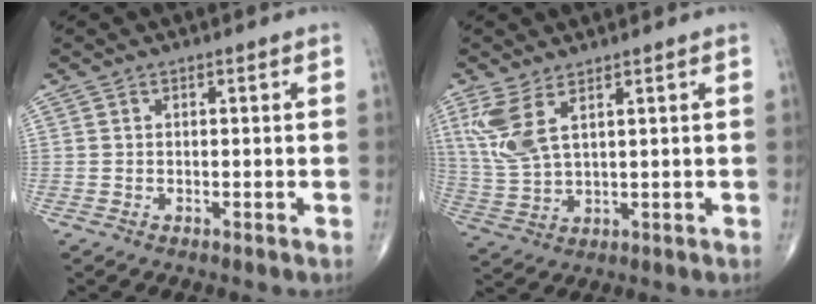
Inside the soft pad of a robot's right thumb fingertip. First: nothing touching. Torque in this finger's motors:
{"motor_torque": [-0.40, 0.42, 0.88, 0.62, 0.11]}